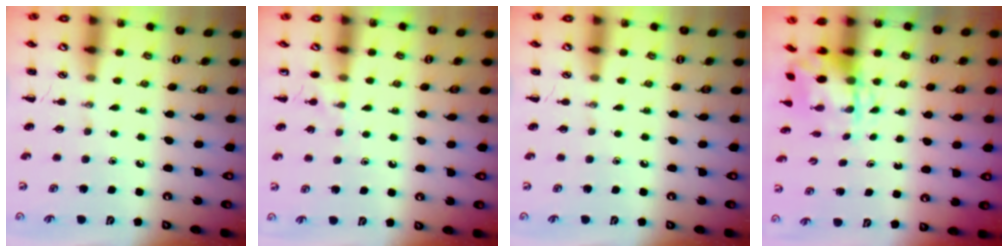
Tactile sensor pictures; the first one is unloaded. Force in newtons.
{"total": 5.7, "press": 5.5, "slide": 1.6}
{"total": 0.0}
{"total": 4.3, "press": 4.3, "slide": 0.6}